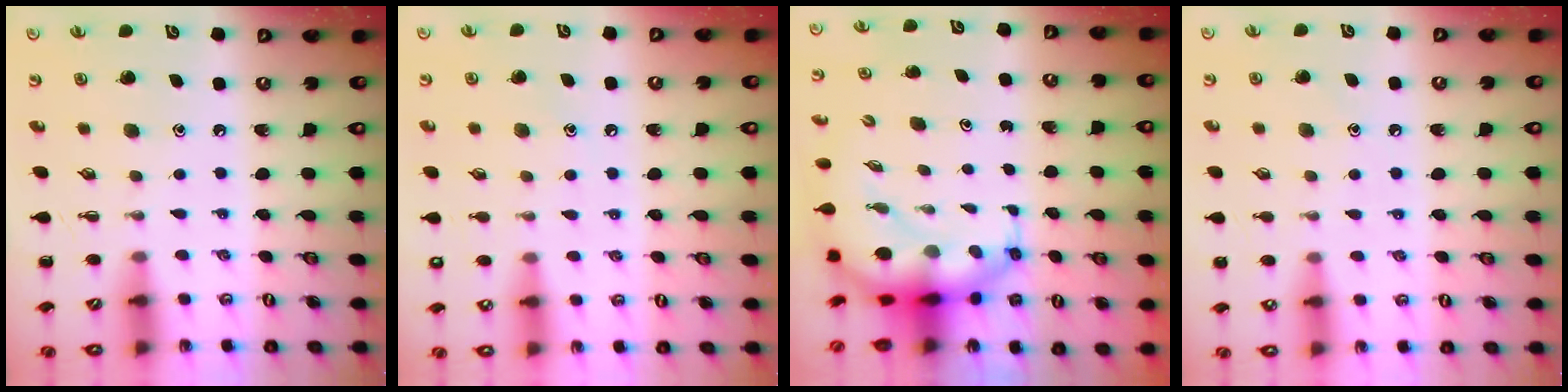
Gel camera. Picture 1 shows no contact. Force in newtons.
{"total": 6.6, "press": 6.4, "slide": 1.6}
{"total": 7.5, "press": 7.2, "slide": 2.1}
{"total": 5.1, "press": 5.0, "slide": 1.4}